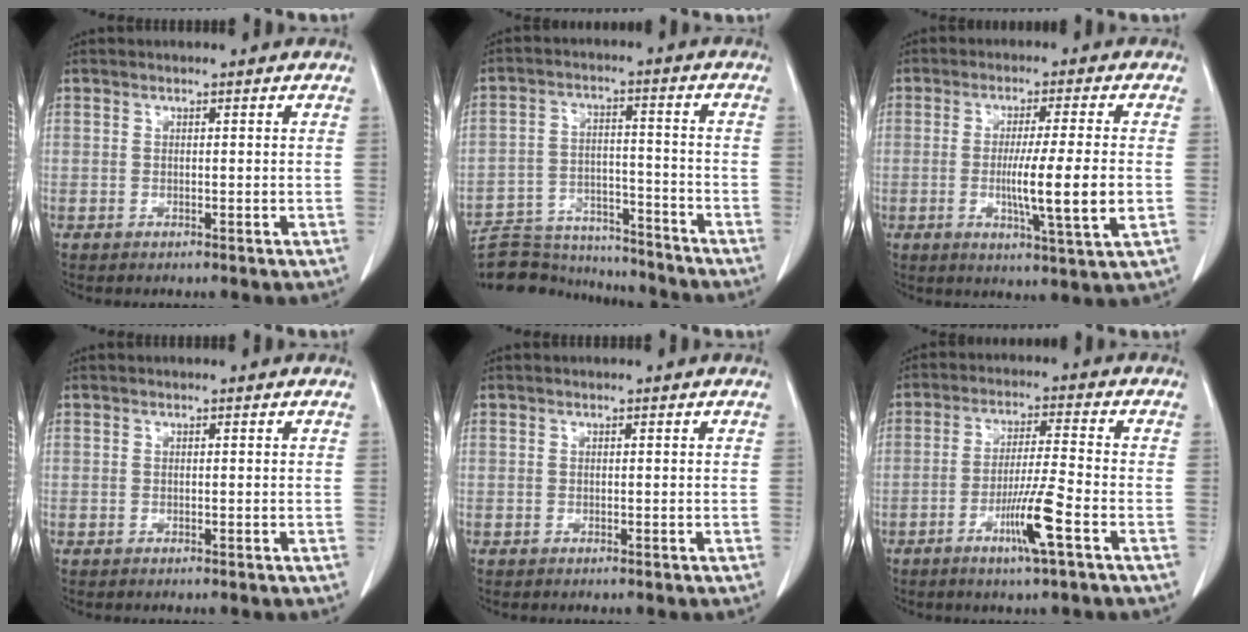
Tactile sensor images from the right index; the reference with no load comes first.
{"total": 17.1, "force": [-16.3, 4.1, 3.2], "torque": [-0.070, 0.020, -0.242]}
{"total": 10.2, "force": [-1.5, -0.5, 10.1], "torque": [-0.167, -0.020, -0.029]}
{"total": 0.0}
{"total": 0.0}
{"total": 8.1, "force": [-3.7, -0.6, 7.1], "torque": [-0.134, -0.010, -0.070]}